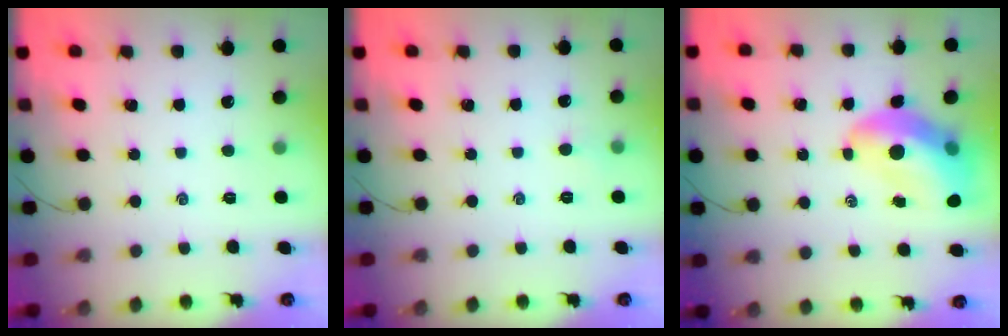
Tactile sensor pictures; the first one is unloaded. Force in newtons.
{"total": 2.4, "press": 2.3, "slide": 0.7}
{"total": 13.3, "press": 12.6, "slide": 4.0}